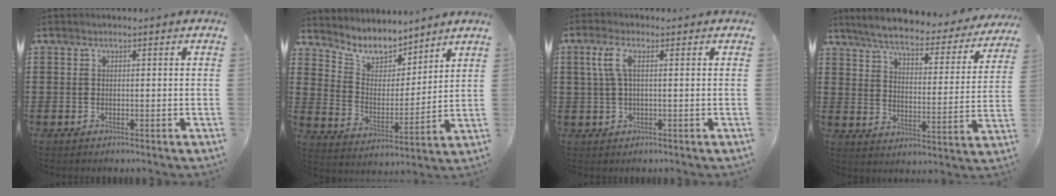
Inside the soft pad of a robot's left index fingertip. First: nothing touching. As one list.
[{"total": 7.6, "force": [6.9, 2.6, 1.4], "torque": [-0.069, -0.044, 0.127]}, {"total": 3.8, "force": [0.8, 1.0, 3.5], "torque": [-0.086, 0.000, 0.007]}, {"total": 5.5, "force": [5.0, 0.5, 2.2], "torque": [-0.068, -0.035, 0.081]}]